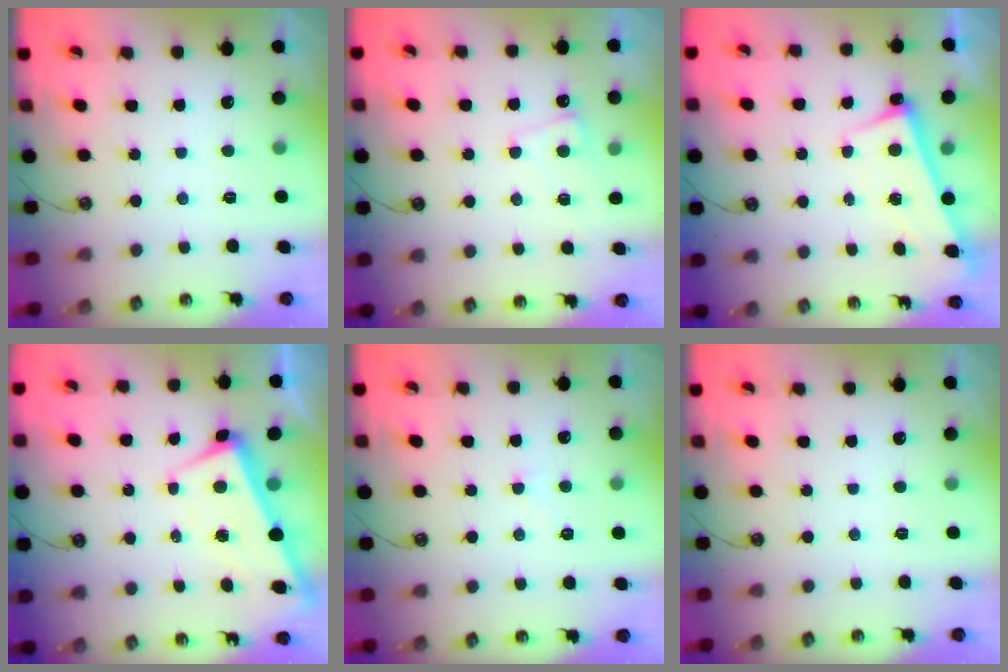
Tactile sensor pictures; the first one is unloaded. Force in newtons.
{"total": 2.4, "press": 2.4, "slide": 0.4}
{"total": 2.8, "press": 2.7, "slide": 0.5}
{"total": 1.7, "press": 1.6, "slide": 0.5}
{"total": 0.7, "press": 0.5, "slide": 0.5}
{"total": 0.0}